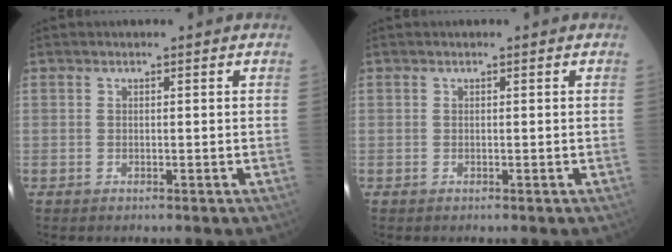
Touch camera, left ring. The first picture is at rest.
{"total": 0.0}